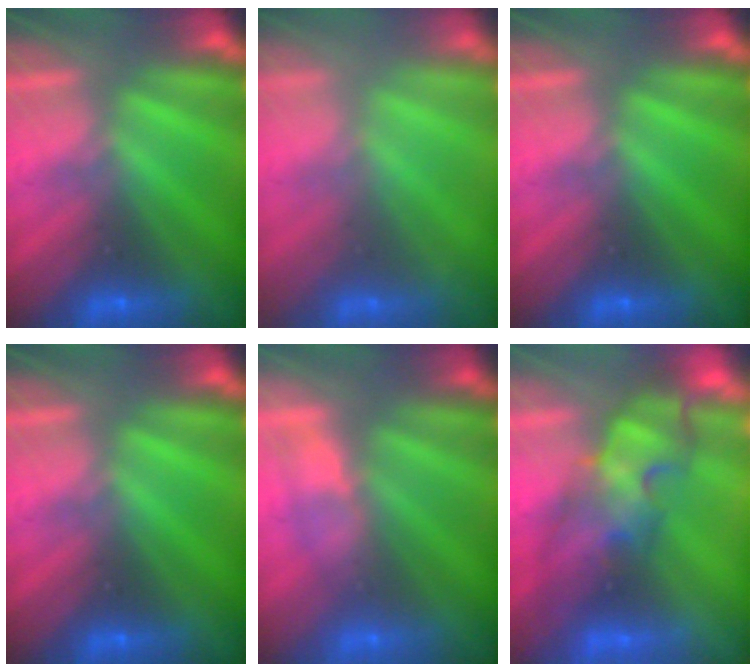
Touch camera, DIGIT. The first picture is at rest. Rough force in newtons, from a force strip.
{"total": 2.2}
{"total": 0.0}
{"total": 0.0}
{"total": 3.0}
{"total": 4.4}